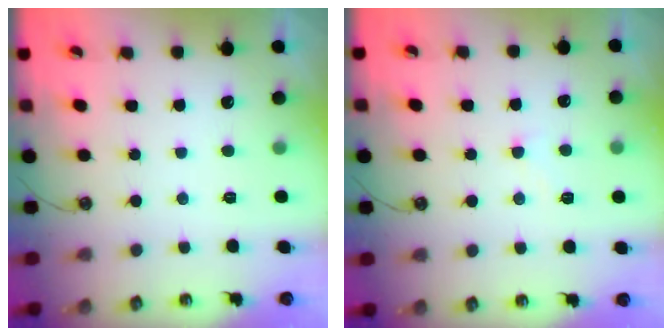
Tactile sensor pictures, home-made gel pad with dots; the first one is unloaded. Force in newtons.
{"total": 1.4, "press": 1.3, "slide": 0.4}